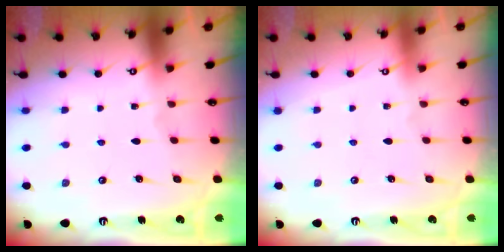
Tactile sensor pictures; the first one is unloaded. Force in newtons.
{"total": 3.9, "press": 3.9, "slide": 0.1}